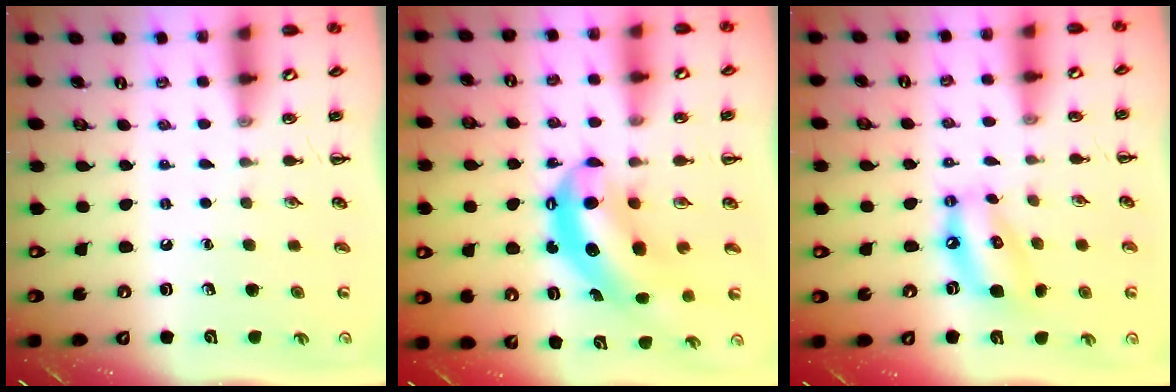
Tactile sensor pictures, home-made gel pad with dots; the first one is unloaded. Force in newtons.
{"total": 8.3, "press": 8.1, "slide": 1.9}
{"total": 11.7, "press": 11.3, "slide": 3.1}